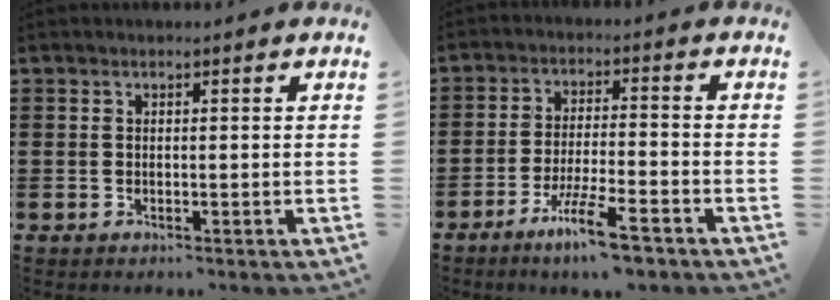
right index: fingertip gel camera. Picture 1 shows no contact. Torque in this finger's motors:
{"motor_torque": [1.67, -0.47, 0.47, 0.14]}